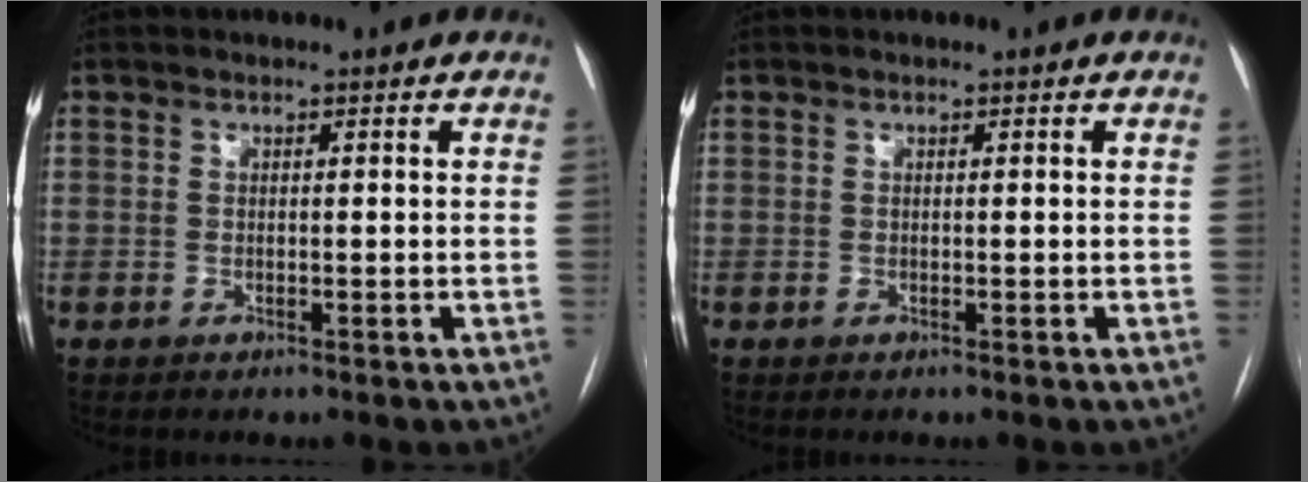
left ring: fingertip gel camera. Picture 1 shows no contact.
{"total": 0.0}